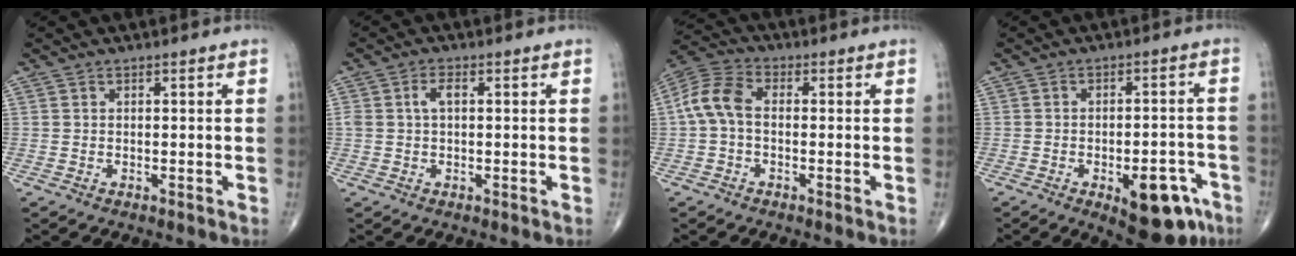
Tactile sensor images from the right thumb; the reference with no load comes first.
{"total": 2.7, "force": [0.4, 1.4, 2.3], "torque": [-0.051, 0.010, 0.008]}
{"total": 7.6, "force": [-0.3, 4.7, 5.9], "torque": [-0.126, 0.024, -0.017]}
{"total": 12.2, "force": [-6.0, 5.3, 9.2], "torque": [-0.089, 0.030, -0.070]}